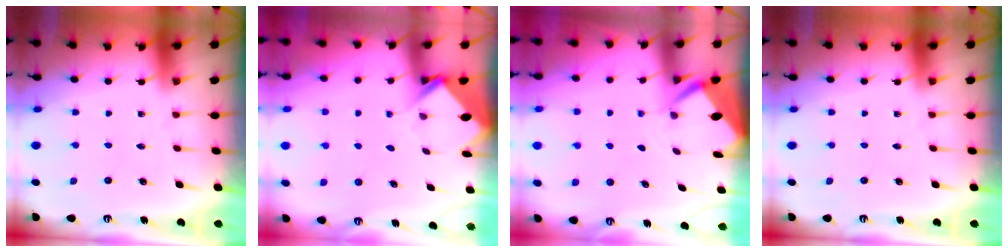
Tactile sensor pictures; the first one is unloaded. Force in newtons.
{"total": 3.9, "press": 3.8, "slide": 0.3}
{"total": 2.6, "press": 2.6, "slide": 0.3}
{"total": 0.0}